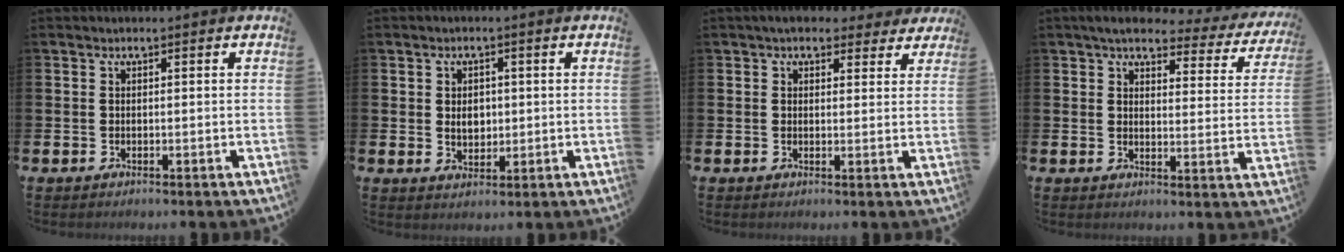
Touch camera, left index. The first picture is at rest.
{"total": 2.7, "force": [0.4, 2.1, 1.7], "torque": [-0.022, 0.004, 0.002]}
{"total": 4.4, "force": [3.8, 2.0, 1.0], "torque": [-0.010, -0.014, 0.066]}
{"total": 4.6, "force": [3.9, 1.8, 1.7], "torque": [-0.039, -0.027, 0.061]}